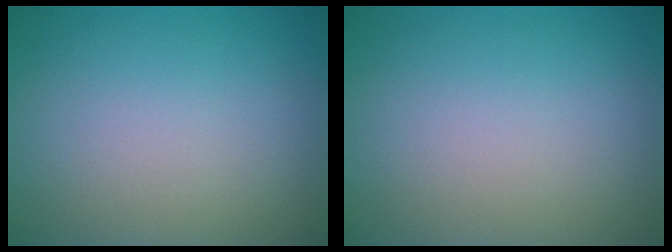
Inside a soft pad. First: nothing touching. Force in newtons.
{"total": 0.0}